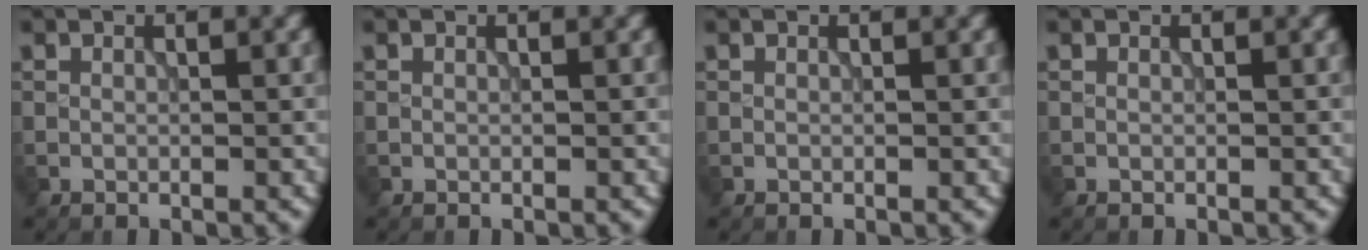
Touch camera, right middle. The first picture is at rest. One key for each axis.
{"total": 0.0}
{"total": 0.0}
{"total": 0.0}